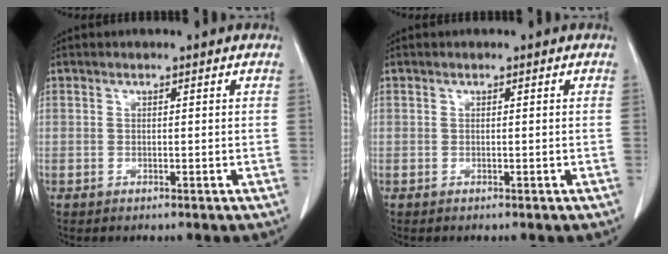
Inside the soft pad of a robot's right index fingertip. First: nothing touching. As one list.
[{"total": 0.0}]